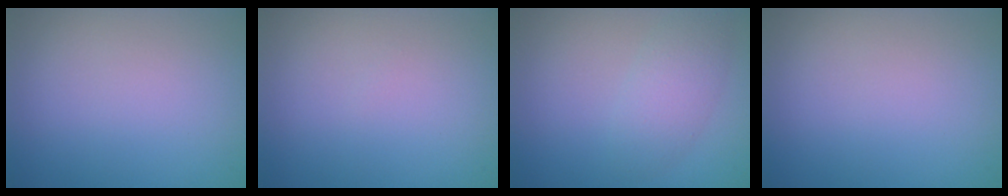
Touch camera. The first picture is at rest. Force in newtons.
{"total": 0.0}
{"total": 2.9, "press": 2.9, "slide": 0.0}
{"total": 0.0}